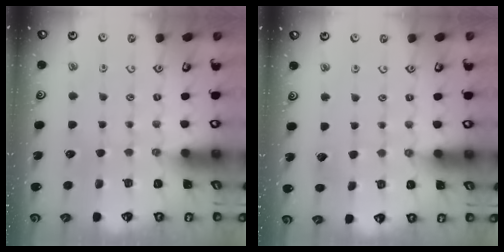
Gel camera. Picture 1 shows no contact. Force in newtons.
{"total": 2.4, "press": 2.4, "slide": 0.2}